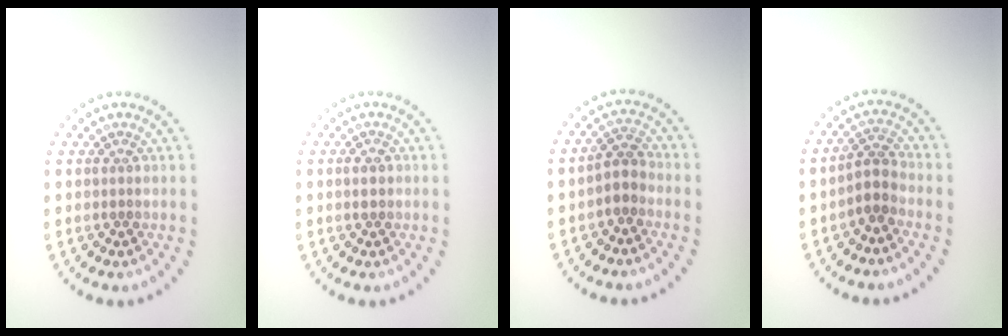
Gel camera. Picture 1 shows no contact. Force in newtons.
{"total": 0.8, "press": 0.8, "slide": 0.0}
{"total": 2.3, "press": 2.0, "slide": 0.9}
{"total": 2.5, "press": 2.0, "slide": 1.5}